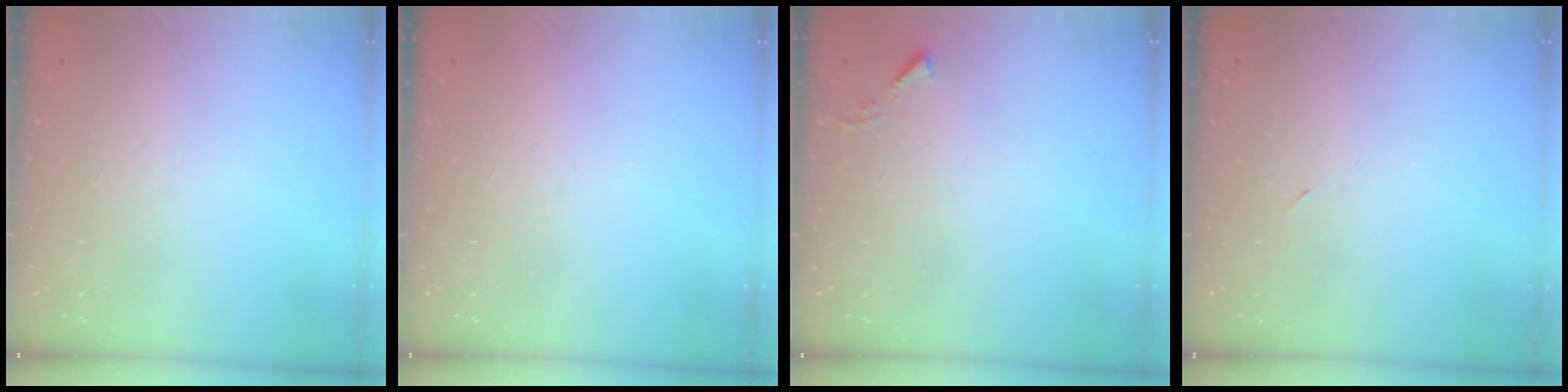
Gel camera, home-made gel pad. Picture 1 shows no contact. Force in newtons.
{"total": 1.7, "press": 1.7, "slide": 0.1}
{"total": 3.2, "press": 3.2, "slide": 0.5}
{"total": 2.3, "press": 1.9, "slide": 1.2}